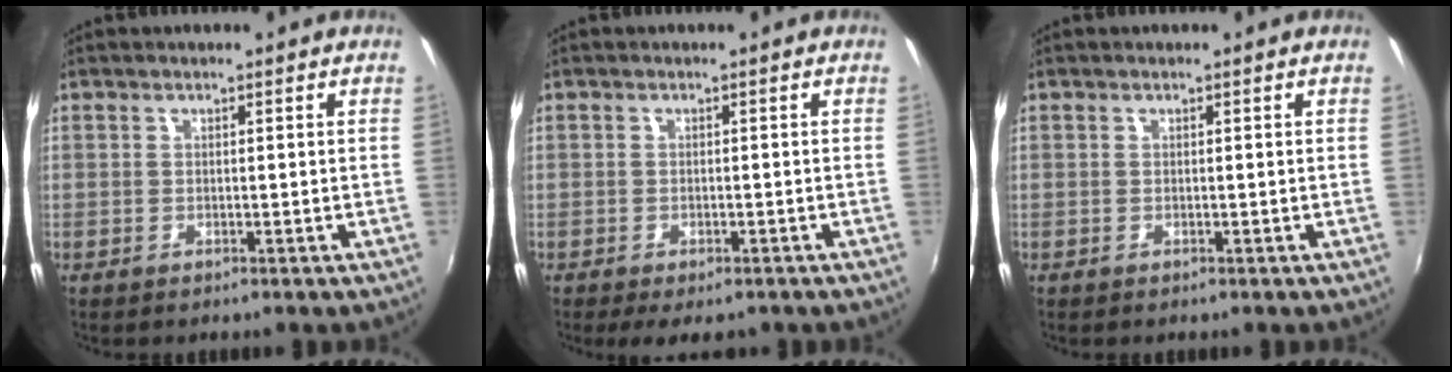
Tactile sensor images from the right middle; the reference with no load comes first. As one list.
[{"total": 4.0, "force": [-2.9, 1.6, 2.3], "torque": [-0.052, -0.018, -0.043]}, {"total": 0.0}]